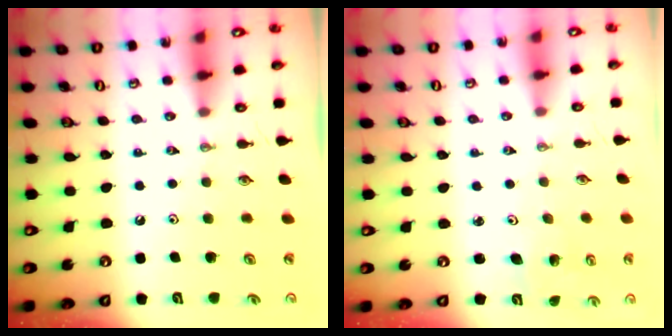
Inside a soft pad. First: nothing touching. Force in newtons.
{"total": 1.3, "press": 1.3, "slide": 0.1}